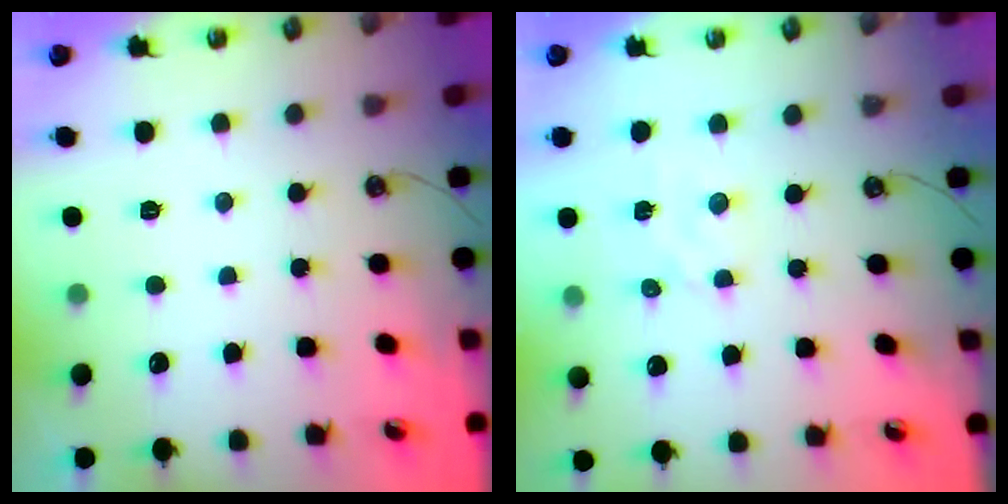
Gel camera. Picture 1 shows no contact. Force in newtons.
{"total": 2.8, "press": 2.7, "slide": 0.4}